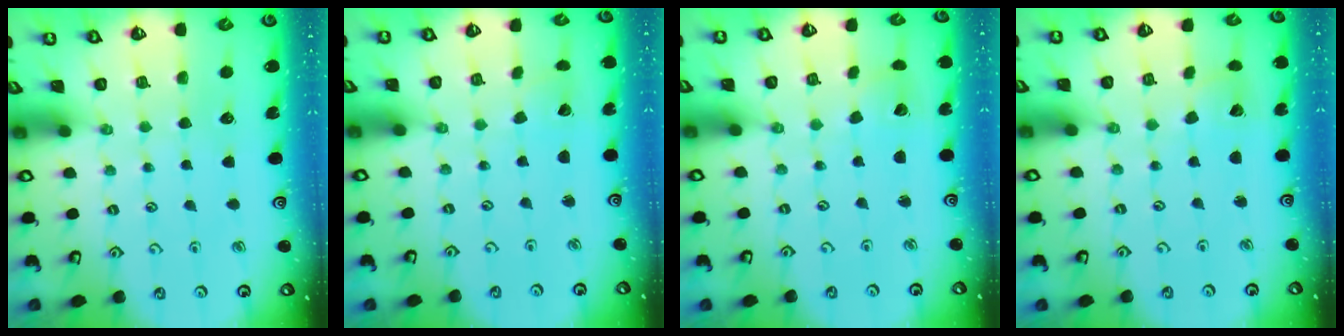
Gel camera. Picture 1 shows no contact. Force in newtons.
{"total": 2.1, "press": 2.1, "slide": 0.1}
{"total": 2.5, "press": 2.5, "slide": 0.3}
{"total": 2.8, "press": 2.8, "slide": 0.4}